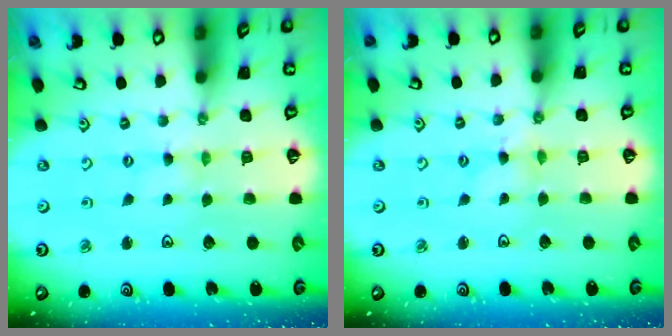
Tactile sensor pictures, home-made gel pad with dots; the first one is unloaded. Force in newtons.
{"total": 1.2, "press": 1.2, "slide": 0.3}